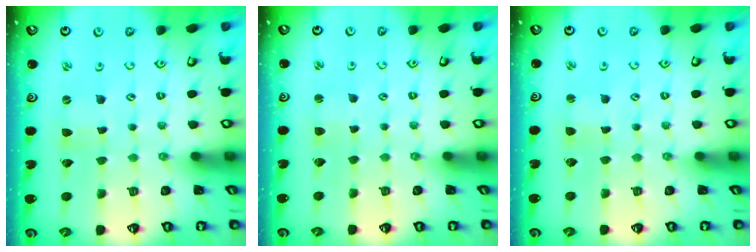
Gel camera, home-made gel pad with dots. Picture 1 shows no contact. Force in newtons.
{"total": 1.3, "press": 1.2, "slide": 0.2}
{"total": 1.1, "press": 1.1, "slide": 0.3}